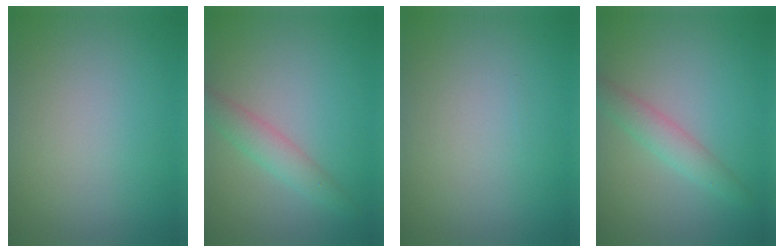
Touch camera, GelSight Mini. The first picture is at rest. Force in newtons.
{"total": 2.5, "press": 2.5, "slide": 0.1}
{"total": 0.0}
{"total": 2.4, "press": 2.4, "slide": 0.0}